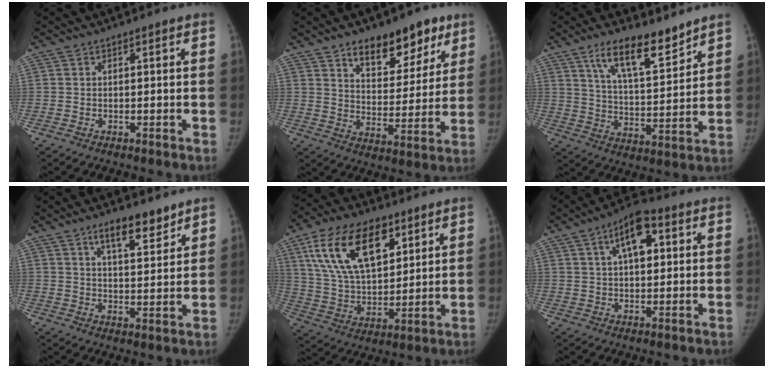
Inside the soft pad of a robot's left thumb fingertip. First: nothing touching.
{"total": 14.9, "force": [9.6, 7.9, 8.1], "torque": [-0.057, -0.051, 0.146]}
{"total": 13.0, "force": [9.1, 4.2, 8.3], "torque": [-0.117, -0.059, 0.164]}
{"total": 7.9, "force": [5.6, 2.7, 4.8], "torque": [-0.055, -0.039, 0.091]}
{"total": 20.3, "force": [9.6, 10.8, 14.3], "torque": [-0.233, -0.028, 0.179]}
{"total": 10.0, "force": [3.5, 4.9, 8.0], "torque": [-0.113, 0.007, 0.051]}